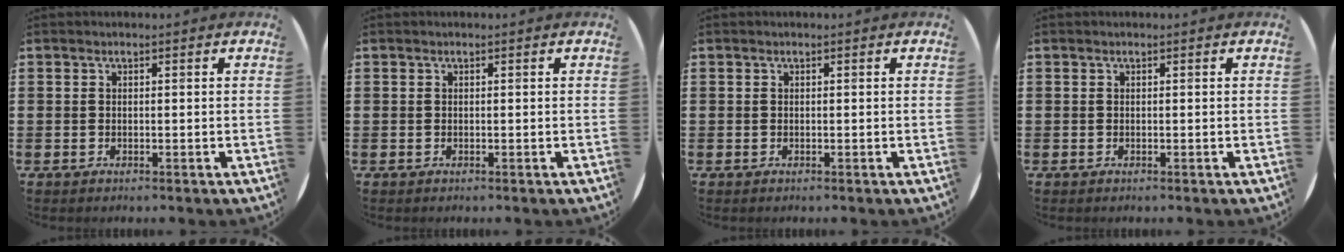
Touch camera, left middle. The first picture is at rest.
{"total": 0.0}
{"total": 0.0}
{"total": 0.0}